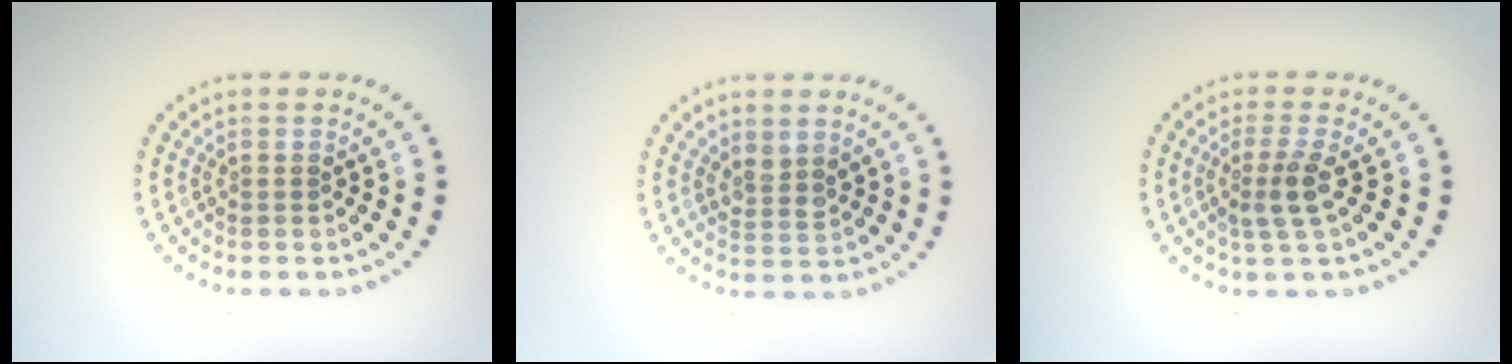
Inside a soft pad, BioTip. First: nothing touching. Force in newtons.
{"total": 1.5, "press": 1.2, "slide": 0.9}
{"total": 2.3, "press": 1.8, "slide": 1.5}